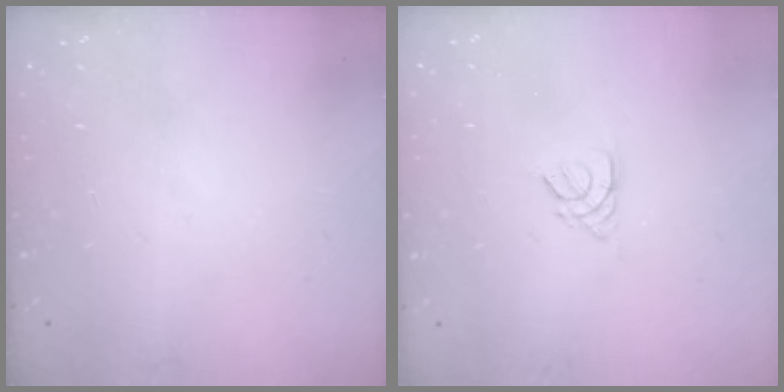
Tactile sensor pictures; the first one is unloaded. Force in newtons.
{"total": 2.7, "press": 2.7, "slide": 0.5}